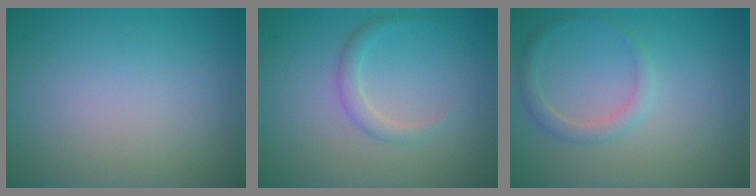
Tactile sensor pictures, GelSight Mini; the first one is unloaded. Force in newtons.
{"total": 1.6, "press": 1.5, "slide": 0.2}
{"total": 1.7, "press": 1.7, "slide": 0.2}